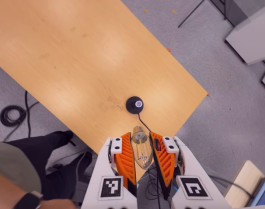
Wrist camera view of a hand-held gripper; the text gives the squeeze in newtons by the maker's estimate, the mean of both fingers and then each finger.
{"total": 19.0, "left": 20.4, "right": 17.5}